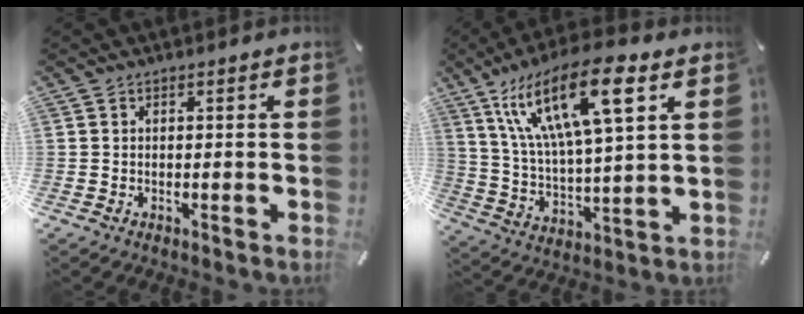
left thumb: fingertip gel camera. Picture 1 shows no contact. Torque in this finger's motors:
{"motor_torque": [2.62, 2.14, 1.69, -1.08, 0.67]}